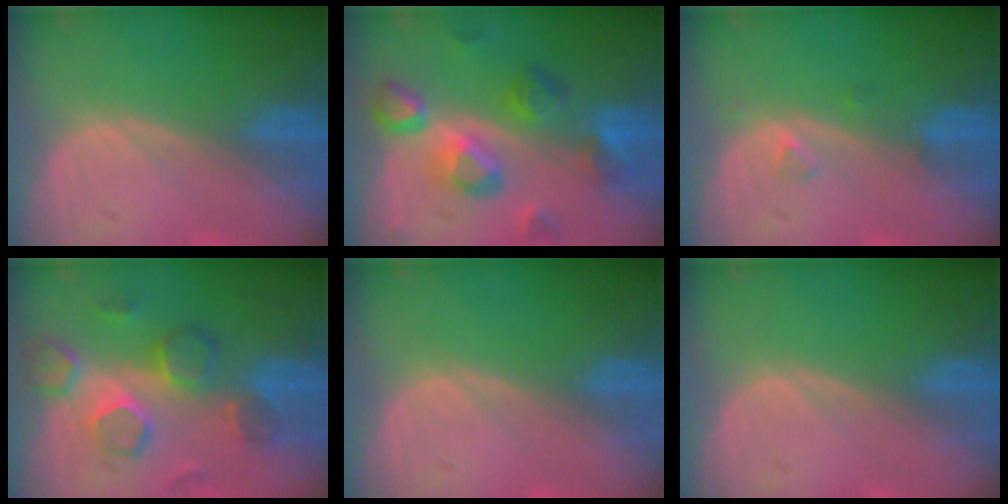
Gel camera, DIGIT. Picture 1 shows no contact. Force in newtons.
{"total": 8.5, "press": 8.2, "slide": 2.0}
{"total": 1.2, "press": 1.2, "slide": 0.1}
{"total": 8.2, "press": 8.0, "slide": 1.8}
{"total": 0.0}
{"total": 0.0}